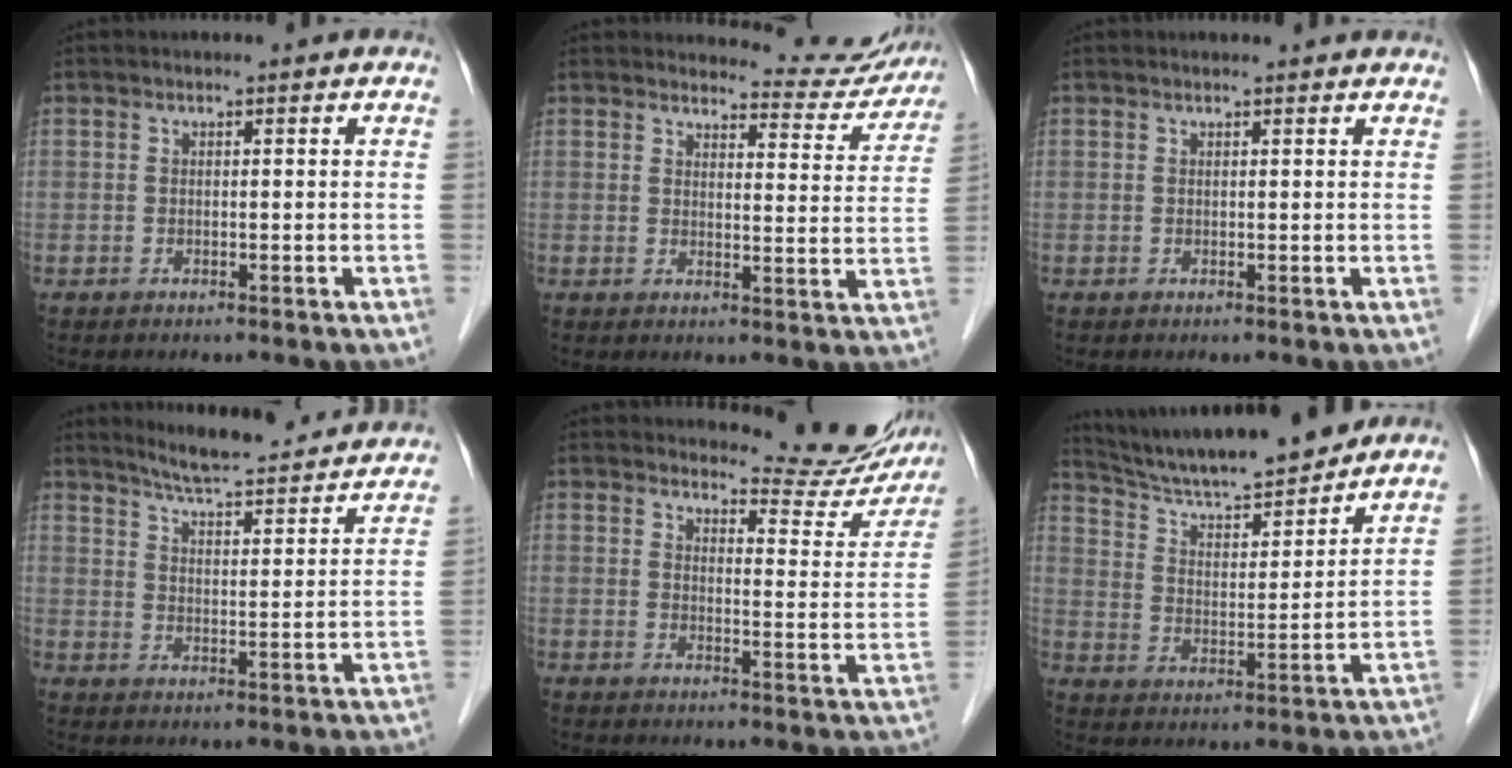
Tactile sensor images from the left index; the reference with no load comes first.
{"total": 9.6, "force": [9.4, 1.6, -0.3], "torque": [0.019, -0.035, 0.095]}
{"total": 2.8, "force": [2.8, 0.2, 0.6], "torque": [-0.013, 0.010, 0.024]}
{"total": 18.8, "force": [17.5, 1.9, 6.4], "torque": [-0.093, -0.022, 0.227]}
{"total": 13.1, "force": [12.8, 2.0, 1.9], "torque": [-0.011, -0.063, 0.135]}
{"total": 15.6, "force": [14.4, 1.1, 5.9], "torque": [-0.106, 0.002, 0.238]}